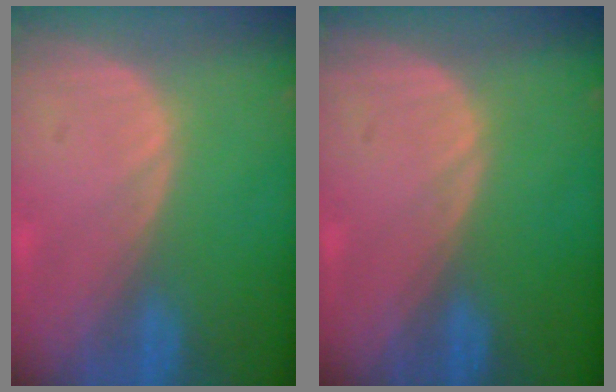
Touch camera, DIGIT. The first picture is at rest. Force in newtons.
{"total": 0.0}